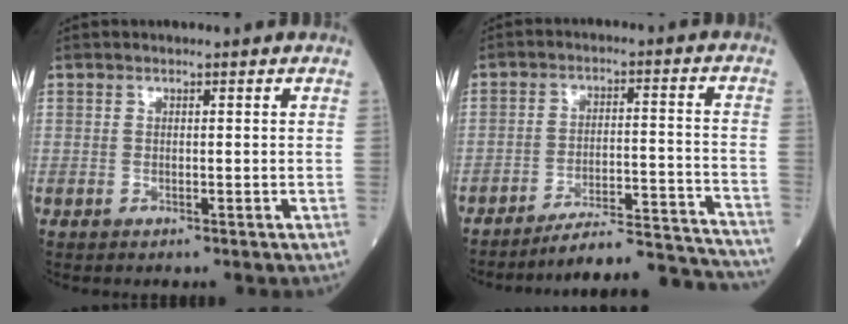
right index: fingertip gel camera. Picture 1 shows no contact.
{"total": 18.2, "force": [-17.8, -0.2, 3.4], "torque": [-0.026, 0.012, -0.244]}